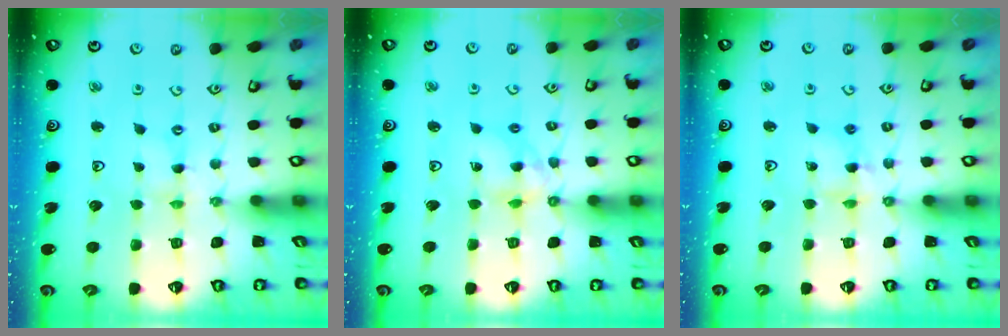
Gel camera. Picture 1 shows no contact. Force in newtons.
{"total": 8.7, "press": 8.6, "slide": 0.7}
{"total": 5.8, "press": 5.8, "slide": 0.5}